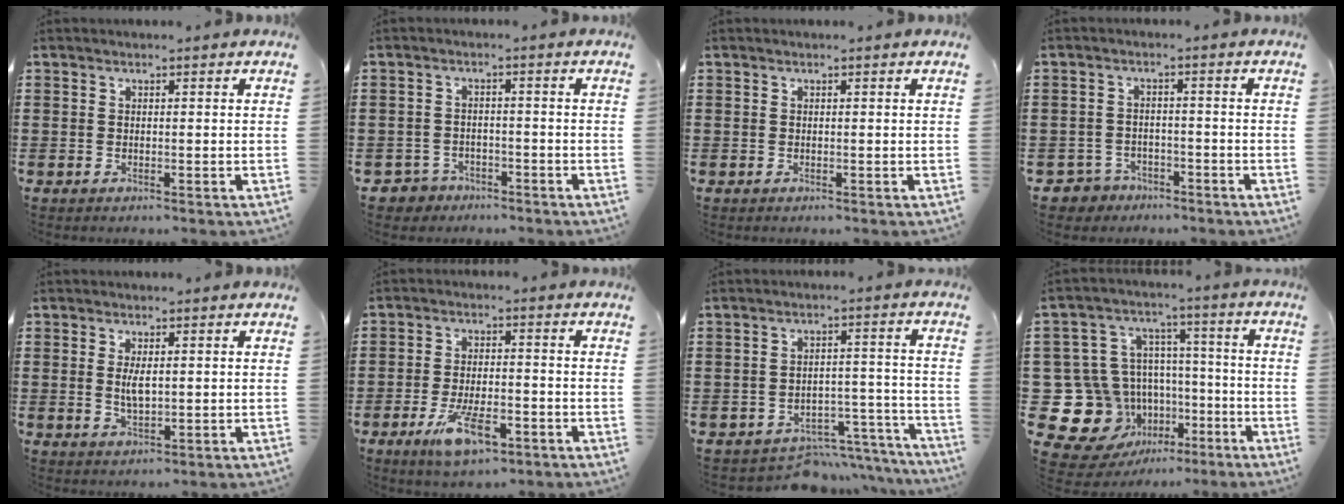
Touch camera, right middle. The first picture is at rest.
{"total": 2.5, "force": [-2.3, 1.0, 0.0], "torque": [-0.009, -0.003, -0.051]}
{"total": 0.0}
{"total": 2.9, "force": [-2.7, 1.2, 0.1], "torque": [-0.020, -0.005, -0.060]}
{"total": 2.6, "force": [0.5, 1.1, 2.3], "torque": [-0.050, 0.001, 0.009]}
{"total": 8.3, "force": [-4.0, 3.2, 6.5], "torque": [-0.134, -0.007, -0.068]}
{"total": 5.9, "force": [-5.6, 1.5, 1.3], "torque": [-0.016, 0.016, -0.106]}
{"total": 14.8, "force": [-6.7, 12.3, 4.7], "torque": [-0.158, 0.000, -0.100]}